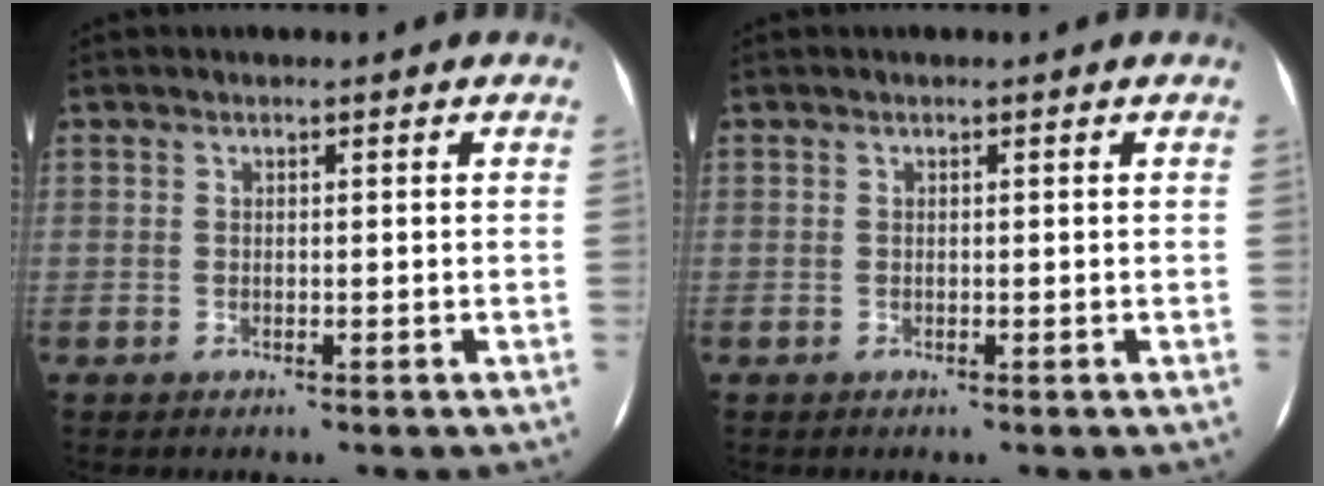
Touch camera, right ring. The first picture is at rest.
{"total": 0.0}